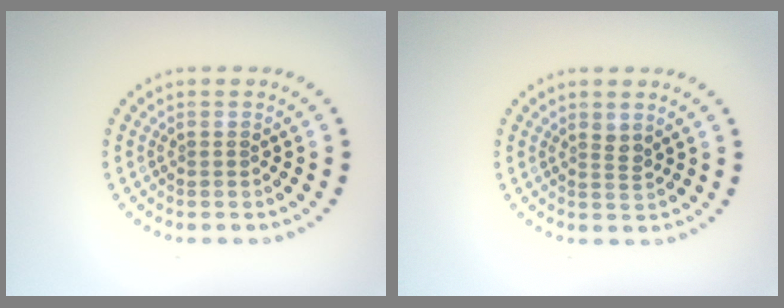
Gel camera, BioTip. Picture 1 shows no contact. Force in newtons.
{"total": 1.2, "press": 0.9, "slide": 0.8}